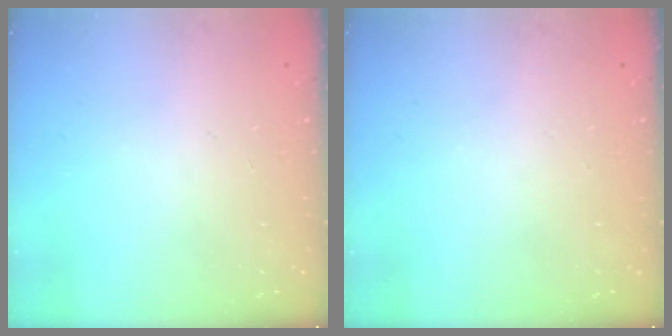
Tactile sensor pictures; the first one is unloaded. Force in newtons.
{"total": 0.0}